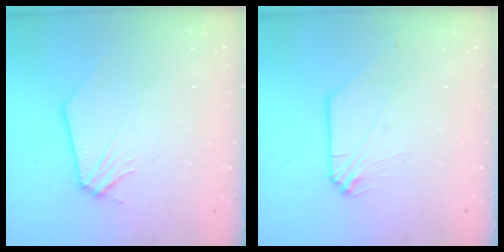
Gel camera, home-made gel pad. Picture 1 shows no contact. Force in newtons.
{"total": 0.0}